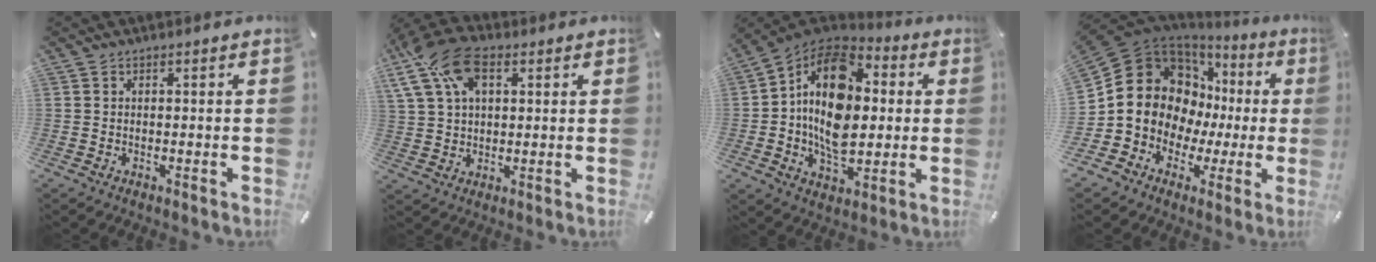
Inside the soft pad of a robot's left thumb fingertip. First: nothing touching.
{"total": 14.2, "force": [5.5, 8.8, 9.7], "torque": [-0.224, -0.001, 0.101]}
{"total": 18.6, "force": [0.9, 12.7, 13.5], "torque": [-0.252, -0.004, 0.009]}
{"total": 15.0, "force": [2.2, 13.6, 5.8], "torque": [-0.108, -0.030, 0.058]}